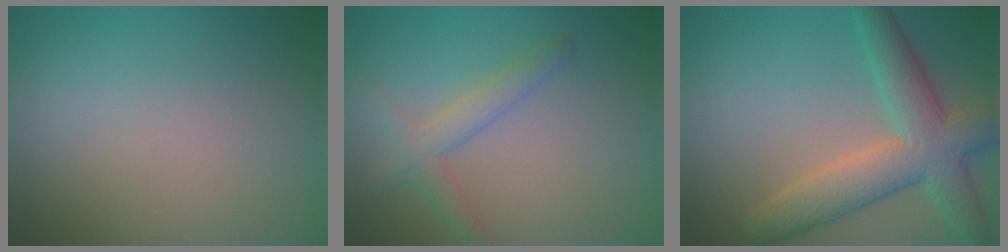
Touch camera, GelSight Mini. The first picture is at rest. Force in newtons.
{"total": 2.7, "press": 2.7, "slide": 0.1}
{"total": 6.8, "press": 6.8, "slide": 0.3}